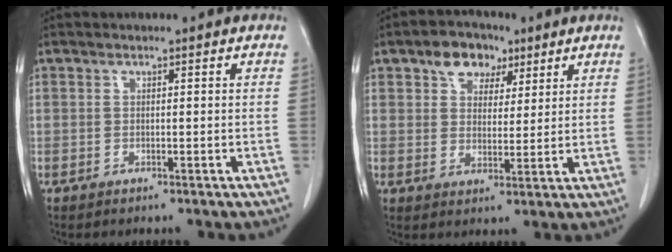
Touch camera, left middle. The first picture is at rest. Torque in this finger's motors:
{"motor_torque": [0.53, -0.48, 0.08, 0.03]}